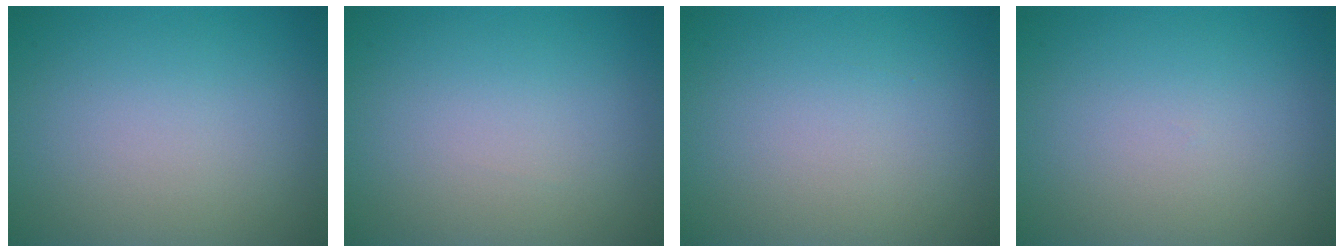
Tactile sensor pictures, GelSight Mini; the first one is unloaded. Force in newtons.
{"total": 0.0}
{"total": 0.0}
{"total": 0.0}